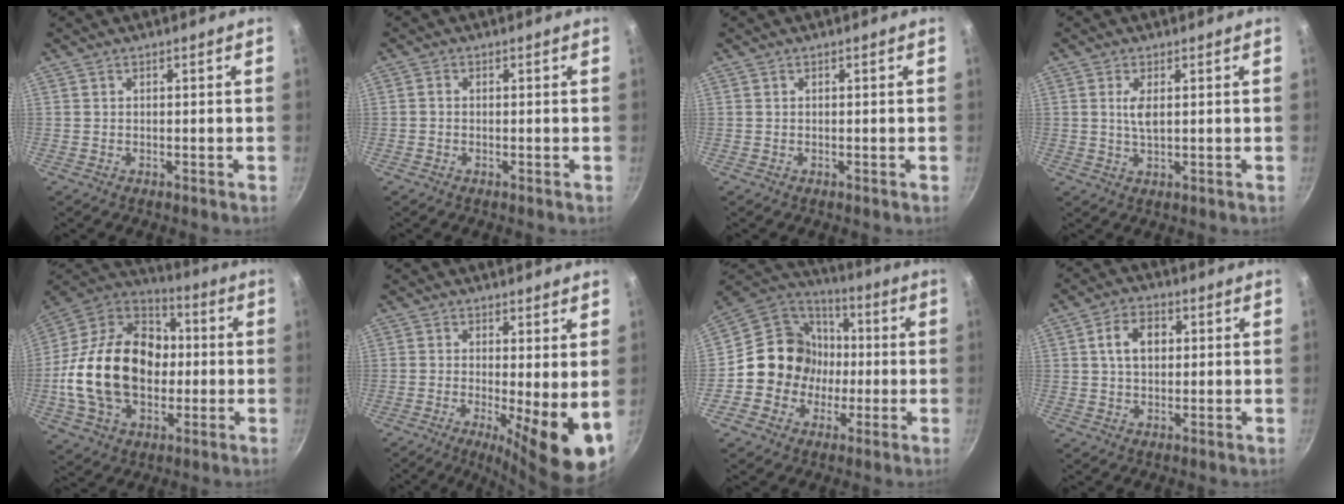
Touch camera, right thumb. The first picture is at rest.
{"total": 0.8, "force": [-0.3, 0.6, 0.4], "torque": [-0.006, 0.004, -0.007]}
{"total": 0.0}
{"total": 3.3, "force": [0.8, 1.3, 2.9], "torque": [-0.056, -0.005, 0.017]}
{"total": 25.9, "force": [-1.4, 18.5, 18.2], "torque": [-0.299, 0.040, -0.025]}
{"total": 11.0, "force": [-1.4, 2.8, 10.6], "torque": [-0.136, -0.013, -0.016]}
{"total": 15.2, "force": [-1.4, 14.2, 5.2], "torque": [-0.046, 0.035, -0.035]}
{"total": 7.0, "force": [1.4, 4.9, 4.9], "torque": [-0.065, 0.009, 0.020]}